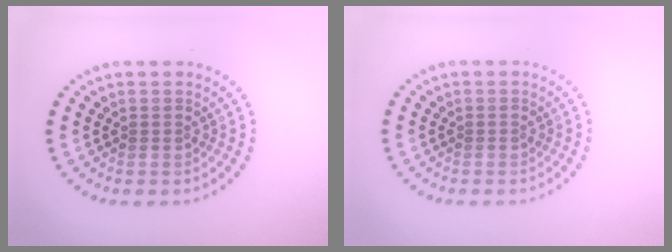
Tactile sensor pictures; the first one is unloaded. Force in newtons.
{"total": 0.0}